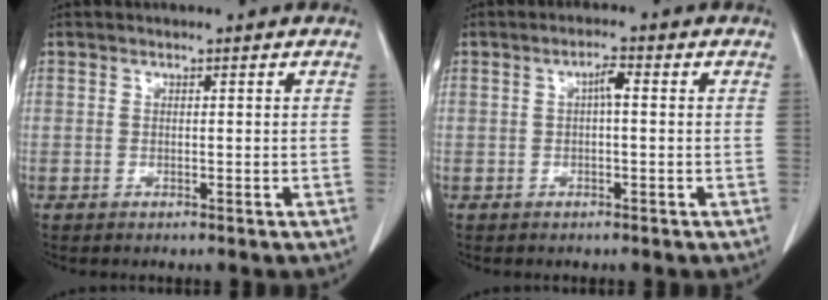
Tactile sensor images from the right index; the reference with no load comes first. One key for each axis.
{"total": 2.1, "fx": 0.2, "fy": 0.4, "fz": 2.1, "tx": -0.036, "ty": 0.005, "tz": 0.002}